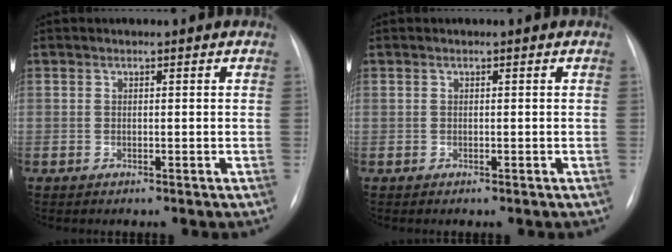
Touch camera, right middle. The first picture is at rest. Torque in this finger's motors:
{"motor_torque": [-0.46, 0.23, 0.07, 0.01]}